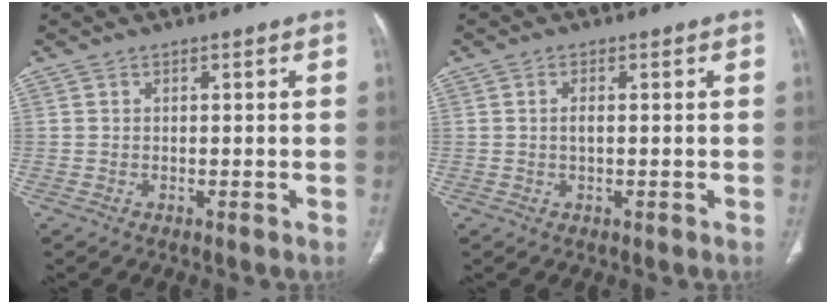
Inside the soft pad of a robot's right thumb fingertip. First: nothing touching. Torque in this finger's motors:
{"motor_torque": [-0.40, 0.26, -0.28, 0.13, -0.05]}